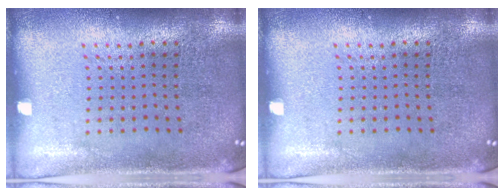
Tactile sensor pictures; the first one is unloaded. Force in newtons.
{"total": 0.0}